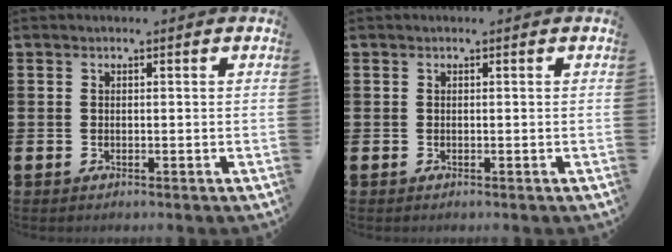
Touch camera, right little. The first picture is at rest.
{"total": 0.0}